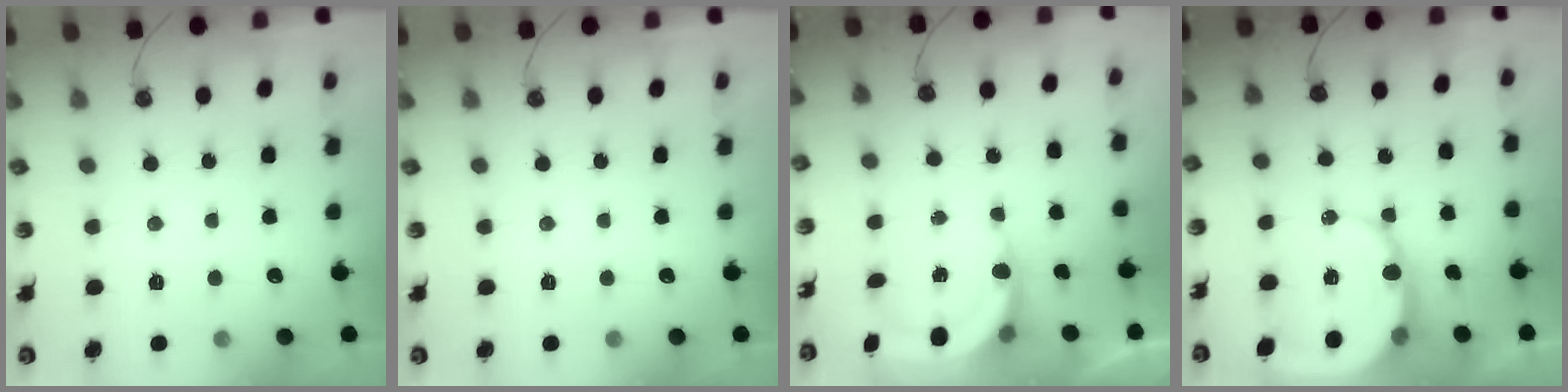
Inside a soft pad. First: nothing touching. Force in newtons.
{"total": 0.0}
{"total": 6.0, "press": 5.9, "slide": 1.2}
{"total": 10.6, "press": 10.5, "slide": 1.3}